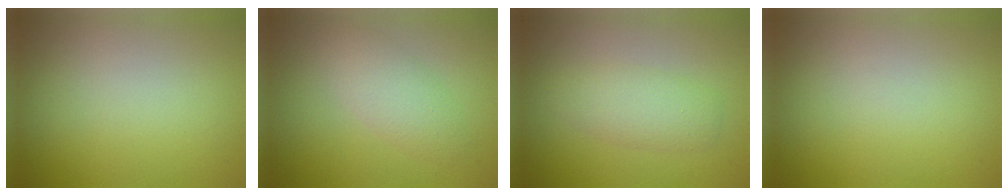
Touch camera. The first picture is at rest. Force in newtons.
{"total": 2.8, "press": 2.8, "slide": 0.2}
{"total": 2.9, "press": 2.9, "slide": 0.1}
{"total": 0.0}